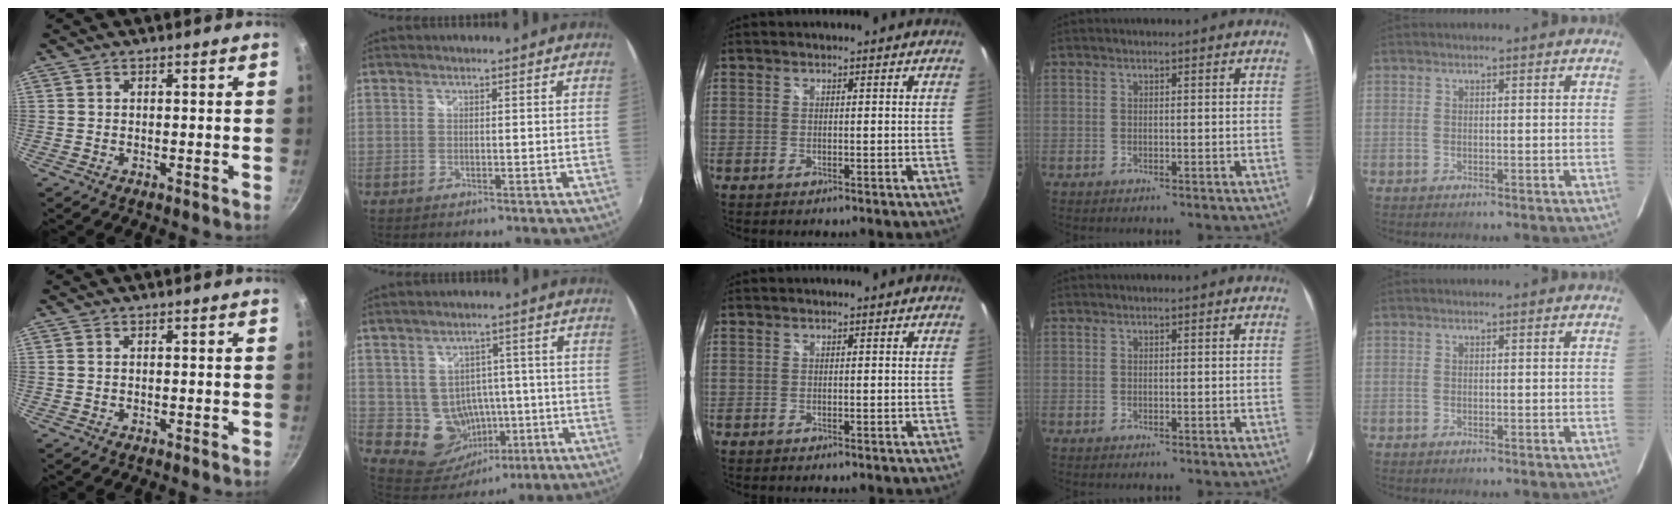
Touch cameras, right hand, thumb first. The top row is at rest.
{"index": {"total": 10.0, "force": [-1.4, 9.3, 3.3], "torque": [-0.079, 0.011, 0.006]}}